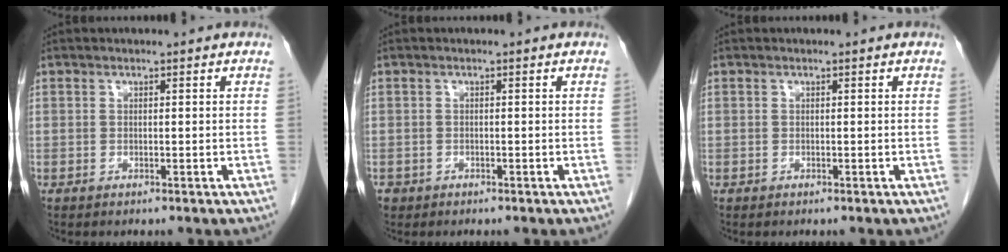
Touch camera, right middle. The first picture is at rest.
{"total": 1.1, "force": [-0.6, 0.9, 0.1], "torque": [-0.007, 0.004, -0.007]}
{"total": 0.0}